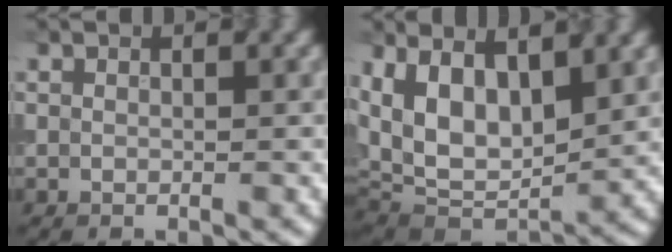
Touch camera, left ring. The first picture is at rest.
{"total": 12.1, "force": [3.0, 6.6, 9.7], "torque": [-0.182, -0.002, 0.057]}